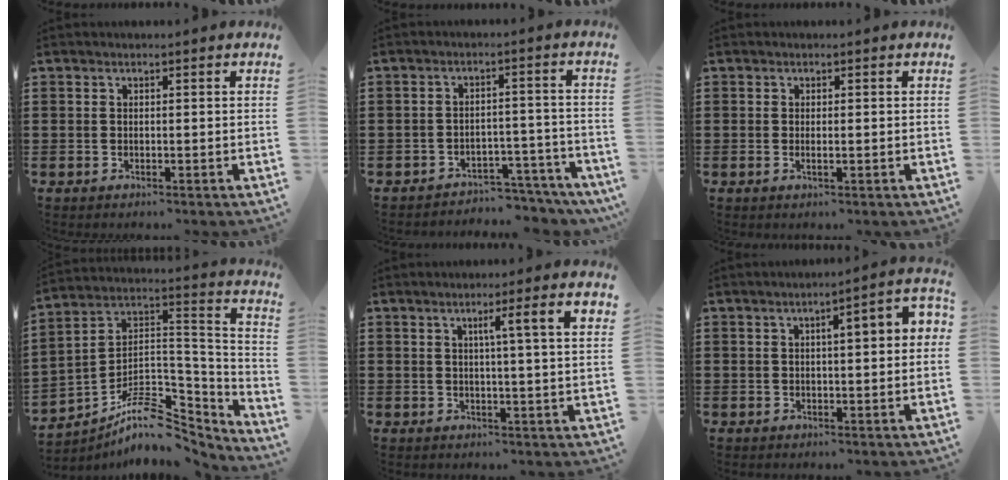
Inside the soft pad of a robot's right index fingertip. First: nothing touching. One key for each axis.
{"total": 3.7, "fx": -3.6, "fy": 0.8, "fz": 0.6, "tx": -0.013, "ty": 0.009, "tz": -0.074}
{"total": 1.0, "fx": -0.1, "fy": 0.2, "fz": 1.0, "tx": -0.017, "ty": 0.000, "tz": -0.002}
{"total": 9.8, "fx": -6.7, "fy": 4.9, "fz": 5.3, "tx": -0.099, "ty": 0.010, "tz": -0.122}
{"total": 5.4, "fx": 1.7, "fy": -0.3, "fz": 5.1, "tx": -0.093, "ty": -0.007, "tz": 0.021}
{"total": 4.0, "fx": 0.6, "fy": 0.5, "fz": 3.9, "tx": -0.055, "ty": -0.004, "tz": 0.003}